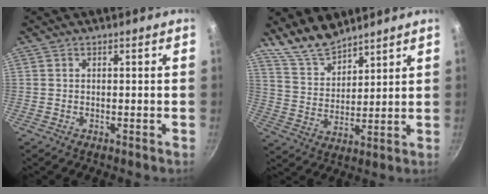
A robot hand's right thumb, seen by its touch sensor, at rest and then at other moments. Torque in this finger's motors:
{"motor_torque": [-1.23, 1.84, -0.69, 1.06, 0.02]}